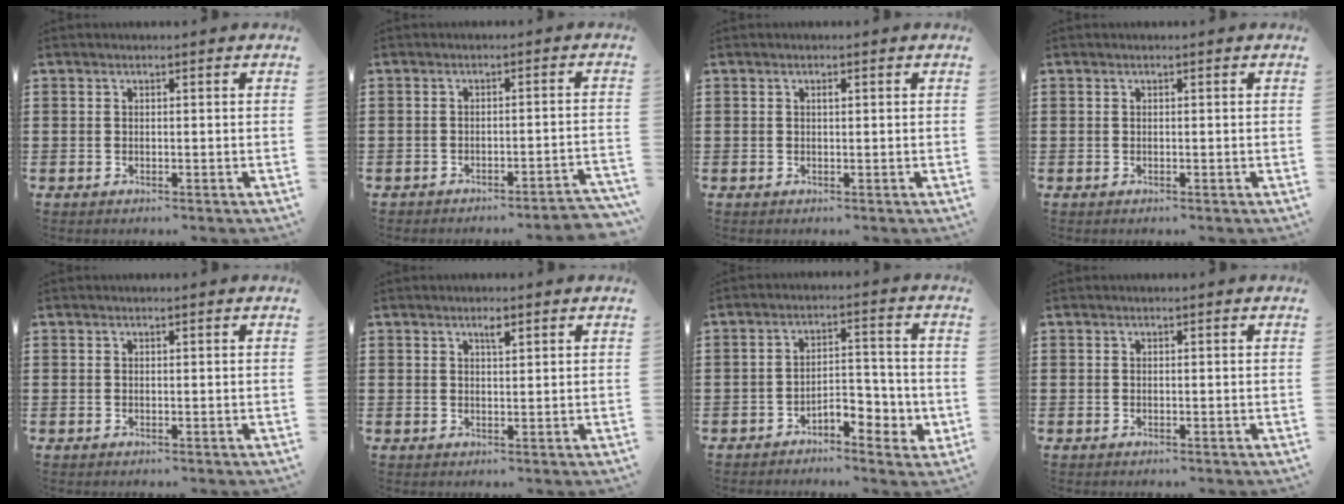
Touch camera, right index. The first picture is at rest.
{"total": 2.6, "force": [-2.5, -0.2, 0.5], "torque": [-0.013, -0.003, -0.054]}
{"total": 0.7, "force": [0.2, 0.2, 0.6], "torque": [-0.013, -0.001, 0.003]}
{"total": 0.0}
{"total": 0.0}
{"total": 1.8, "force": [1.1, 0.4, 1.3], "torque": [-0.021, 0.000, 0.016]}
{"total": 4.7, "force": [-2.9, 2.3, 2.8], "torque": [-0.041, 0.011, -0.057]}
{"total": 0.0}